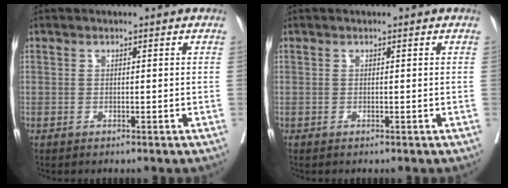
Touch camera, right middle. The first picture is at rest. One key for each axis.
{"total": 0.0}